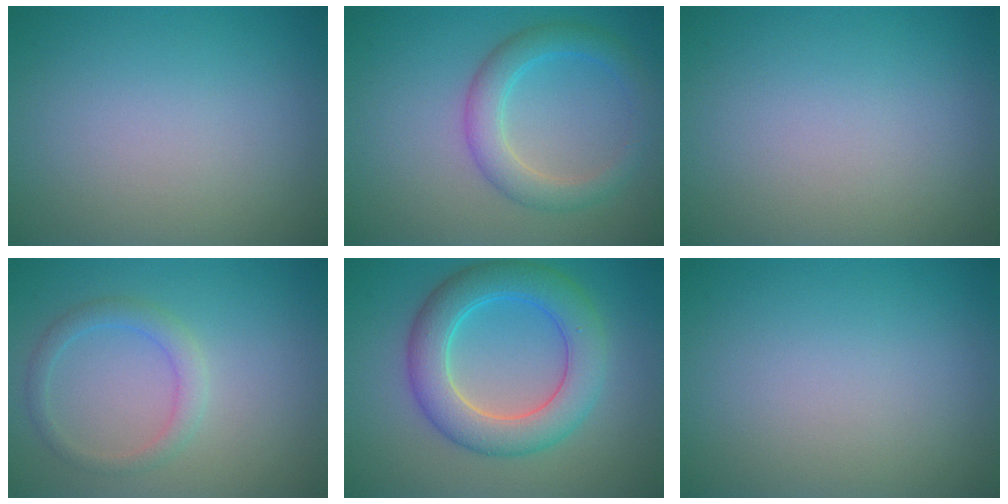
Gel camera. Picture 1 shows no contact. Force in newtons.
{"total": 3.6, "press": 3.6, "slide": 0.0}
{"total": 0.0}
{"total": 2.1, "press": 2.0, "slide": 0.3}
{"total": 6.6, "press": 6.6, "slide": 0.4}
{"total": 0.0}